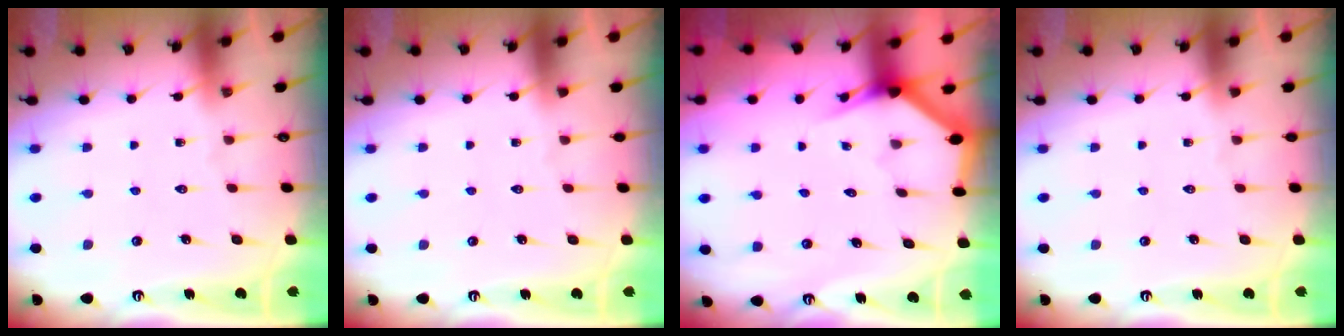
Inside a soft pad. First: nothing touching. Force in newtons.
{"total": 0.0}
{"total": 2.9, "press": 2.9, "slide": 0.1}
{"total": 0.0}